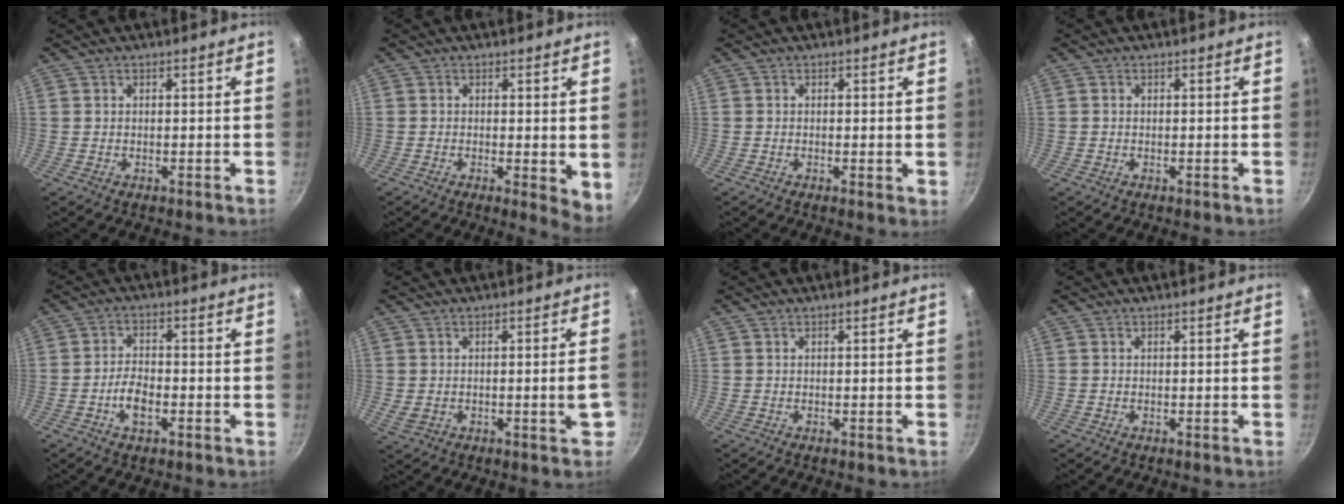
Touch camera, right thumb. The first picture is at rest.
{"total": 4.4, "force": [-0.1, 1.6, 4.1], "torque": [-0.051, -0.012, -0.002]}
{"total": 1.1, "force": [0.0, 0.4, 1.1], "torque": [-0.015, -0.003, -0.002]}
{"total": 0.0}
{"total": 5.2, "force": [-2.0, 2.6, 4.1], "torque": [-0.072, 0.020, -0.041]}
{"total": 5.9, "force": [-1.0, 2.0, 5.4], "torque": [-0.080, 0.000, -0.006]}
{"total": 0.0}
{"total": 0.0}